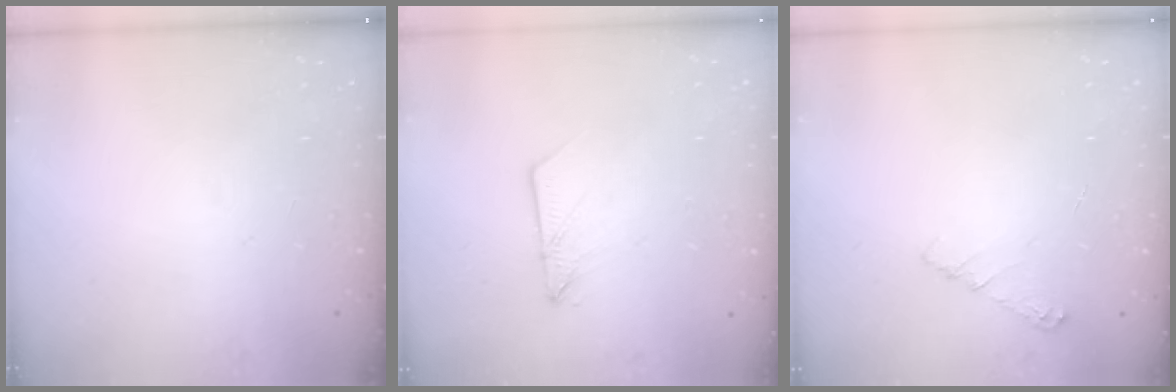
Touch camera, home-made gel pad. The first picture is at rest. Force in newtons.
{"total": 5.8, "press": 5.8, "slide": 0.7}
{"total": 4.1, "press": 4.1, "slide": 0.6}